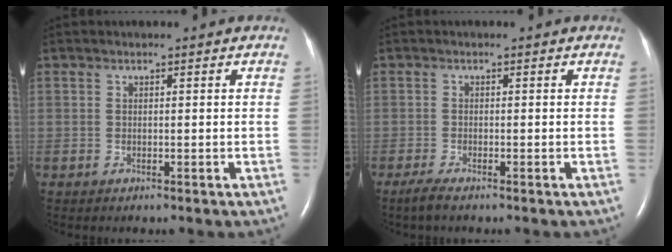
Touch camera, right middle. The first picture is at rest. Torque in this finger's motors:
{"motor_torque": [0.24, -0.22, -0.01, 0.01]}